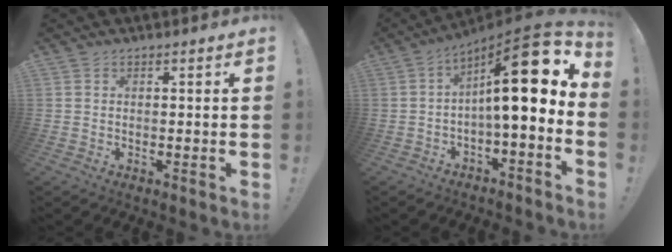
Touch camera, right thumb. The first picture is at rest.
{"total": 18.9, "force": [4.1, 4.5, 17.9], "torque": [-0.267, -0.026, 0.063]}